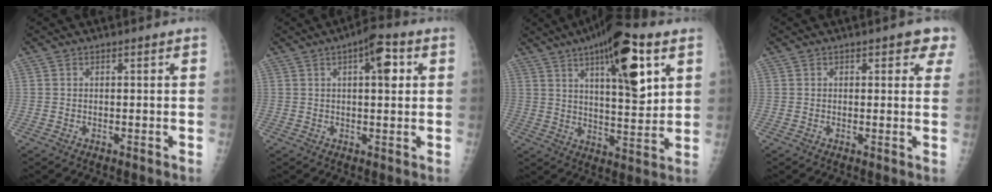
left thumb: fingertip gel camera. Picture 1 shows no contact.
{"total": 6.7, "force": [2.2, 2.5, 5.8], "torque": [-0.070, 0.005, 0.025]}
{"total": 17.2, "force": [7.9, 5.3, 14.3], "torque": [-0.196, -0.031, 0.123]}
{"total": 3.7, "force": [2.1, 2.4, 1.9], "torque": [0.022, -0.004, 0.016]}